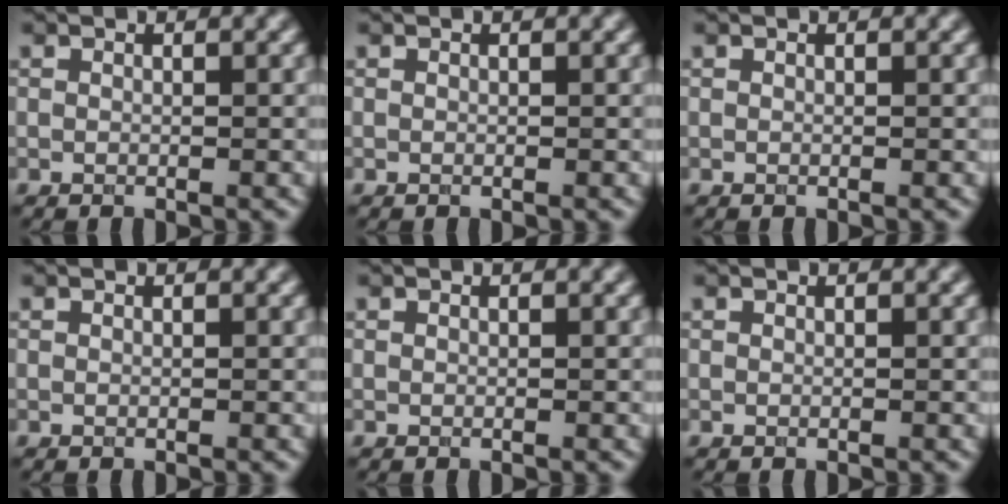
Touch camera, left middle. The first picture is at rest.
{"total": 0.0}
{"total": 0.0}
{"total": 0.0}
{"total": 0.0}
{"total": 0.0}